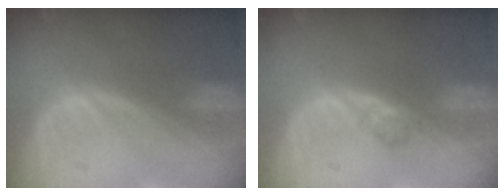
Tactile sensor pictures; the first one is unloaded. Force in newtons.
{"total": 1.4, "press": 1.4, "slide": 0.1}